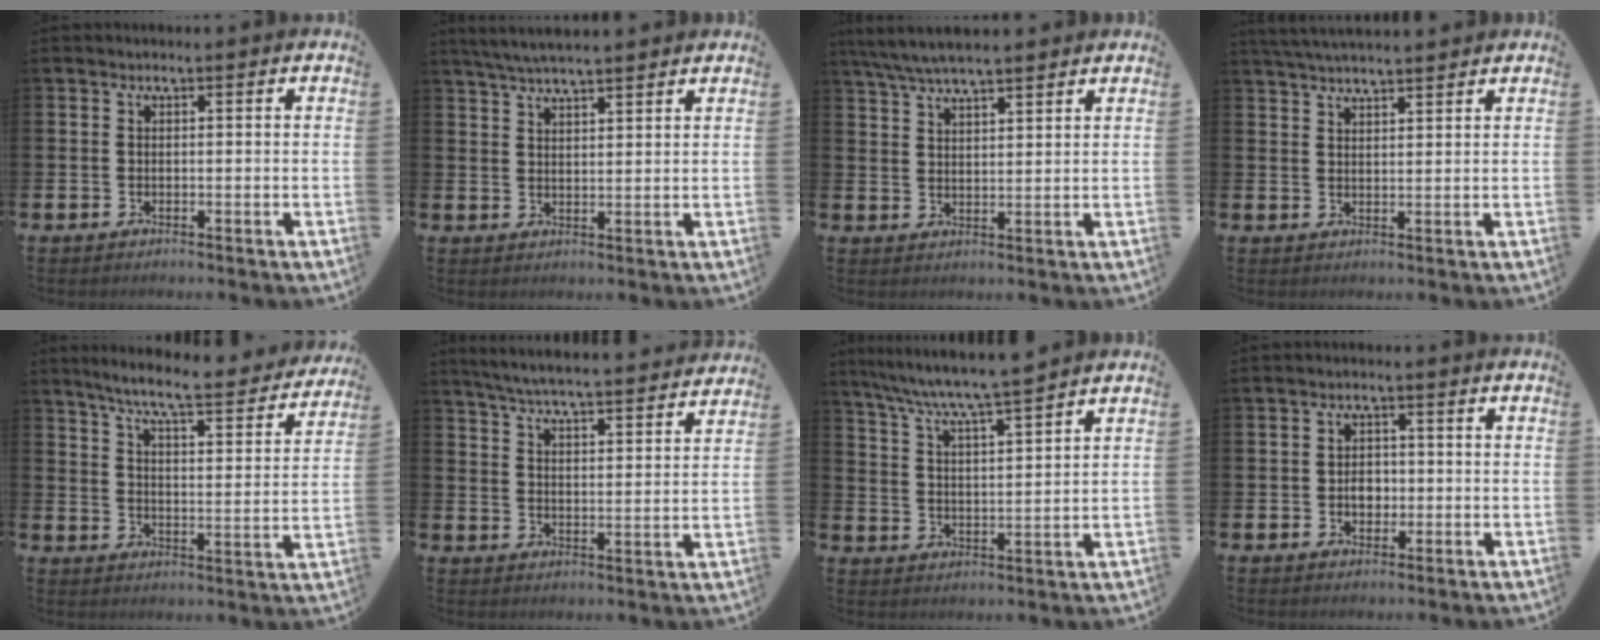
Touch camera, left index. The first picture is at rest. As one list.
[{"total": 4.7, "force": [4.4, 0.3, 1.5], "torque": [-0.040, -0.012, 0.081]}, {"total": 5.9, "force": [5.5, 0.7, 2.0], "torque": [-0.061, -0.013, 0.102]}, {"total": 3.9, "force": [3.8, 0.1, 0.8], "torque": [-0.023, -0.011, 0.071]}, {"total": 7.3, "force": [6.5, 0.4, 3.2], "torque": [-0.085, -0.046, 0.107]}, {"total": 6.1, "force": [6.0, 0.1, 1.2], "torque": [-0.051, -0.044, 0.105]}, {"total": 7.0, "force": [6.7, -0.3, 2.0], "torque": [-0.069, -0.039, 0.117]}, {"total": 2.7, "force": [-0.4, 2.0, 1.7], "torque": [-0.018, 0.000, -0.013]}]